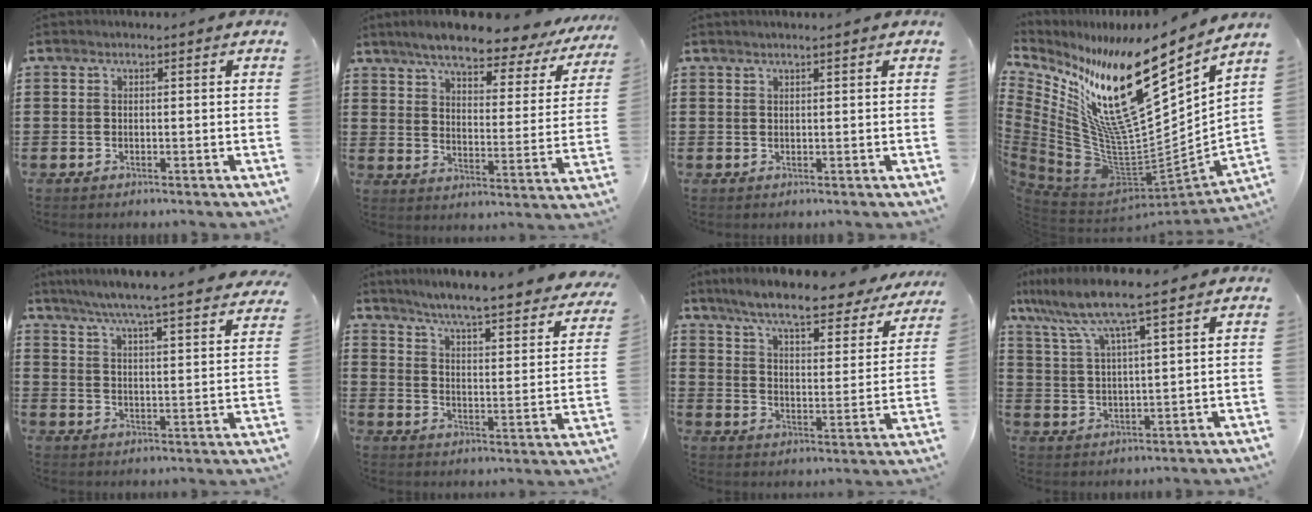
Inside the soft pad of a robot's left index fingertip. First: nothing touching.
{"total": 7.4, "force": [6.4, 1.0, 3.5], "torque": [-0.089, -0.036, 0.107]}
{"total": 0.9, "force": [0.7, -0.1, 0.6], "torque": [-0.011, -0.002, 0.013]}
{"total": 18.0, "force": [8.9, 5.4, 14.7], "torque": [-0.278, -0.098, 0.141]}
{"total": 5.7, "force": [5.1, -0.9, 2.4], "torque": [-0.069, -0.041, 0.082]}
{"total": 4.5, "force": [3.9, -1.0, 2.2], "torque": [-0.062, -0.043, 0.054]}
{"total": 8.0, "force": [6.8, 0.1, 4.2], "torque": [-0.108, -0.042, 0.112]}
{"total": 8.0, "force": [6.4, -0.3, 4.8], "torque": [-0.114, -0.029, 0.110]}